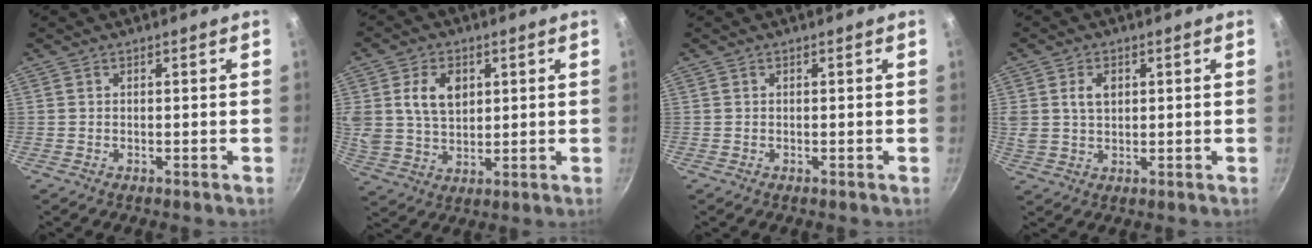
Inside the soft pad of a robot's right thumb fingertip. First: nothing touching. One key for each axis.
{"total": 10.1, "fx": 2.9, "fy": 7.3, "fz": 6.4, "tx": -0.103, "ty": -0.009, "tz": 0.057}
{"total": 0.0}
{"total": 5.2, "fx": 1.5, "fy": 3.6, "fz": 3.4, "tx": -0.055, "ty": -0.002, "tz": 0.028}